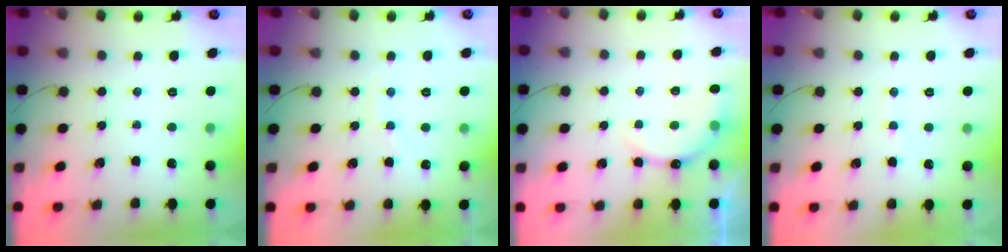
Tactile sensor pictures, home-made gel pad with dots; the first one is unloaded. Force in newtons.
{"total": 5.6, "press": 5.5, "slide": 1.0}
{"total": 7.8, "press": 7.8, "slide": 0.2}
{"total": 3.4, "press": 3.3, "slide": 0.9}